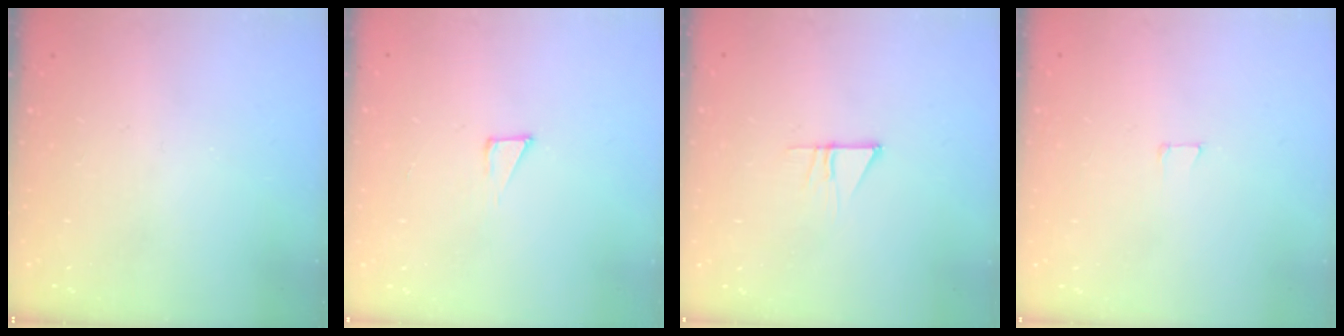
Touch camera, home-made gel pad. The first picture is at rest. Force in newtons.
{"total": 4.6, "press": 4.5, "slide": 0.3}
{"total": 4.2, "press": 4.2, "slide": 0.4}
{"total": 3.6, "press": 3.6, "slide": 0.2}